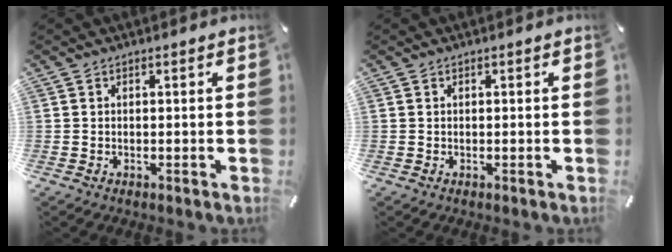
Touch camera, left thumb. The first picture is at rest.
{"total": 0.0}